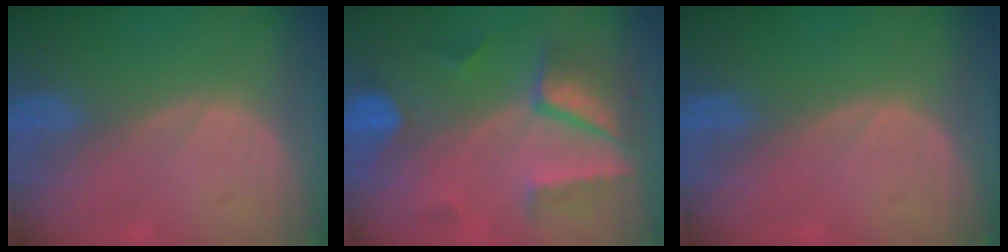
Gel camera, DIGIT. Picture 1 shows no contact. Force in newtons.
{"total": 8.2, "press": 7.7, "slide": 2.7}
{"total": 0.0}